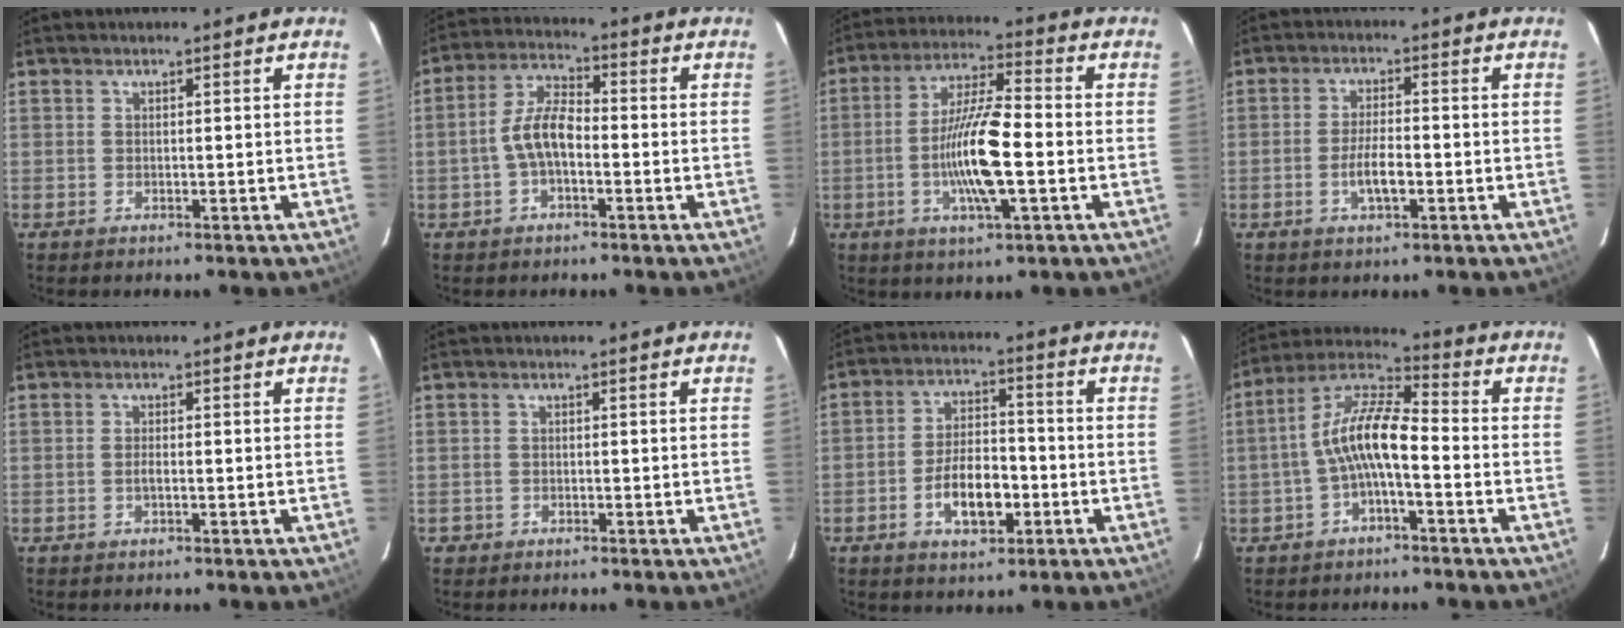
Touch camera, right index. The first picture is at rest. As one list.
[{"total": 6.8, "force": [-1.8, 3.0, 5.8], "torque": [-0.121, 0.017, -0.035]}, {"total": 12.8, "force": [-2.9, 2.3, 12.3], "torque": [-0.238, -0.001, -0.057]}, {"total": 4.9, "force": [-1.8, 1.4, 4.4], "torque": [-0.087, 0.000, -0.031]}, {"total": 1.0, "force": [-0.4, 0.2, 0.9], "torque": [-0.019, 0.002, -0.008]}, {"total": 1.4, "force": [-0.7, 1.2, -0.1], "torque": [-0.003, 0.002, -0.009]}, {"total": 9.3, "force": [-3.5, 4.6, 7.4], "torque": [-0.142, 0.011, -0.052]}, {"total": 9.7, "force": [-2.6, 2.8, 8.9], "torque": [-0.190, 0.018, -0.052]}]